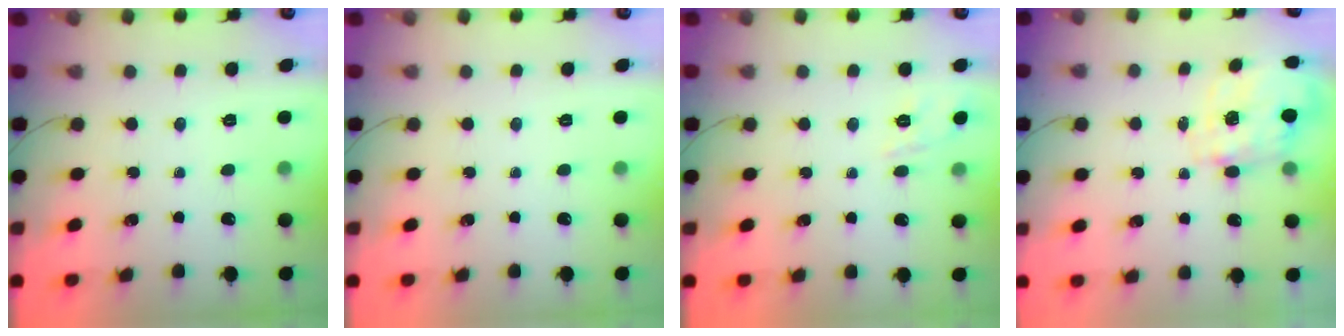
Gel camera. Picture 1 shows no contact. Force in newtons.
{"total": 0.0}
{"total": 1.9, "press": 0.3, "slide": 1.8}
{"total": 2.7, "press": 2.6, "slide": 0.9}